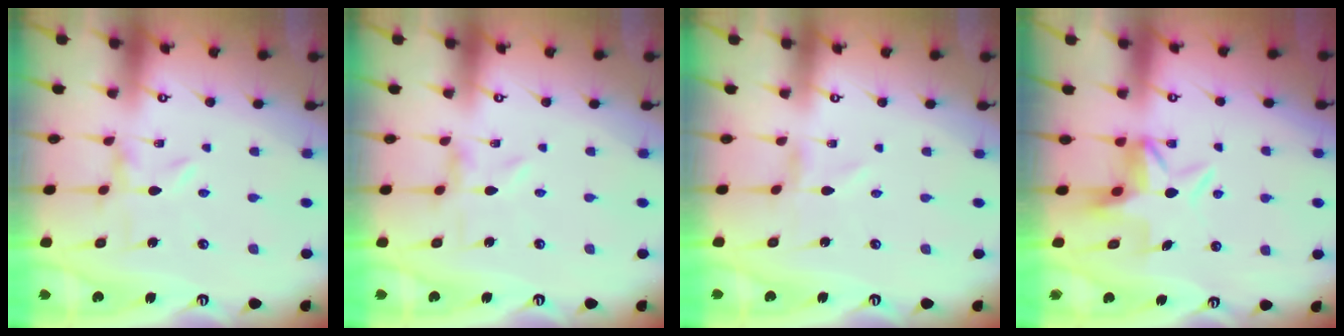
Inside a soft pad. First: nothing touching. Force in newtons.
{"total": 0.7, "press": 0.6, "slide": 0.3}
{"total": 0.6, "press": 0.6, "slide": 0.2}
{"total": 6.3, "press": 6.3, "slide": 0.8}